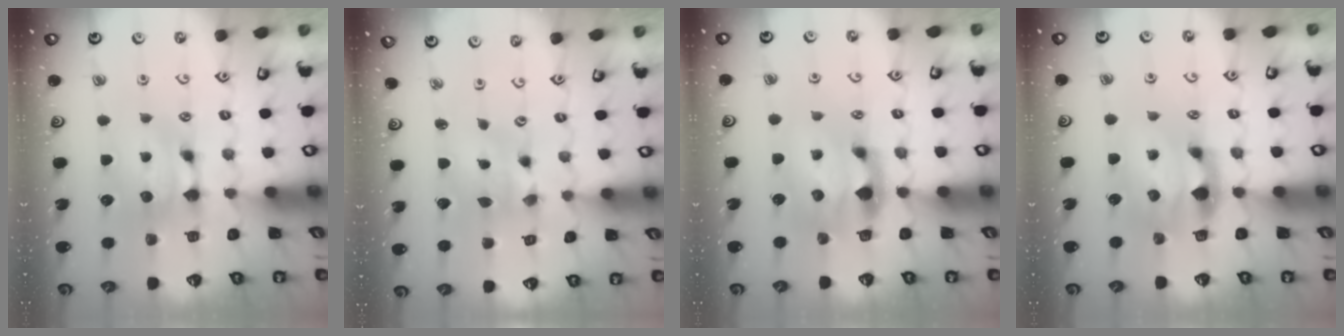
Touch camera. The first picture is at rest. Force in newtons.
{"total": 1.4, "press": 0.9, "slide": 1.1}
{"total": 3.1, "press": 2.8, "slide": 1.4}
{"total": 3.0, "press": 2.7, "slide": 1.3}